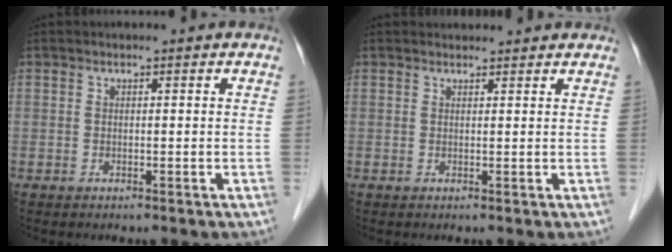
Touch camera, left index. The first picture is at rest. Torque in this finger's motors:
{"motor_torque": [-0.14, -0.16, -0.02, -0.01]}